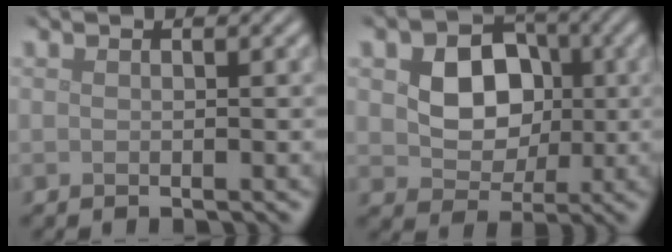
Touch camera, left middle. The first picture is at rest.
{"total": 6.1, "force": [0.8, 4.7, 3.8], "torque": [-0.067, 0.000, 0.007]}